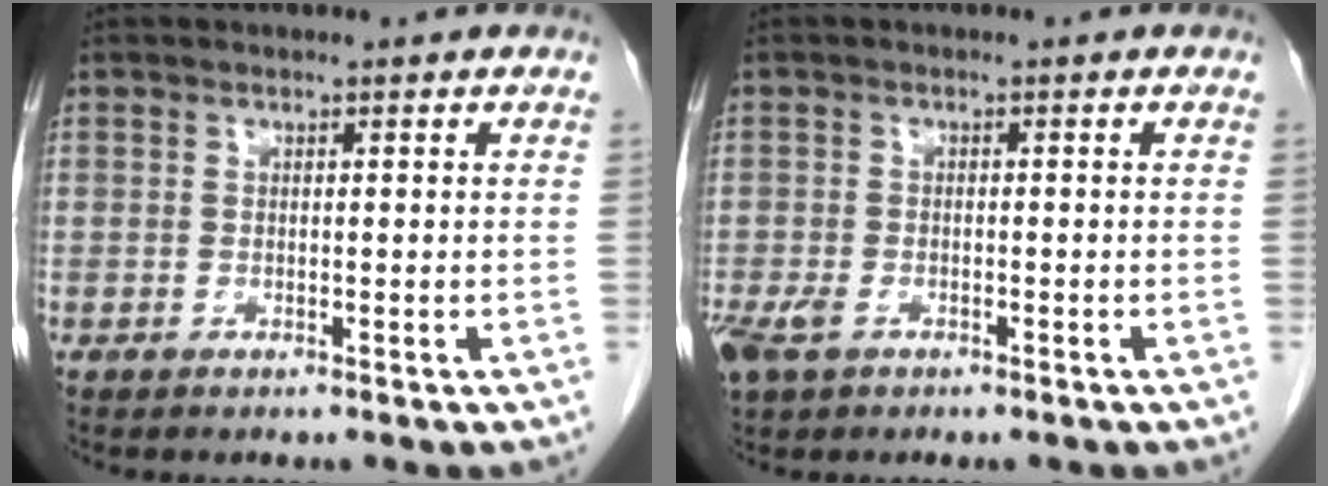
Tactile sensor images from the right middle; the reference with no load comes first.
{"total": 4.0, "force": [-2.2, 2.3, 2.4], "torque": [-0.053, -0.005, -0.036]}